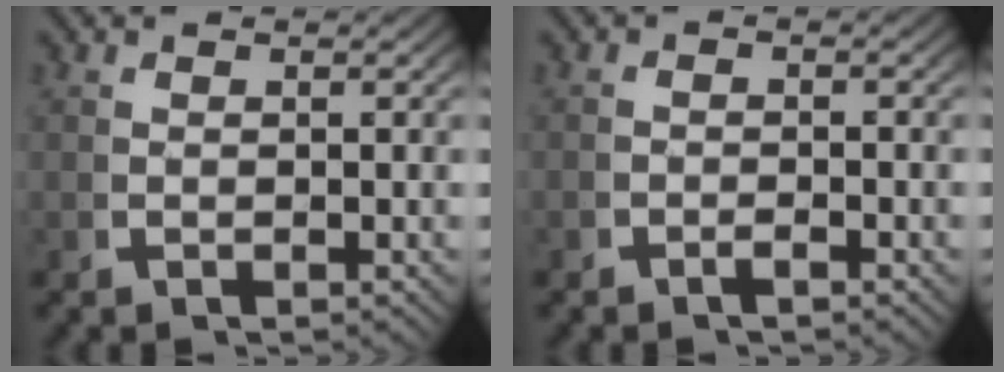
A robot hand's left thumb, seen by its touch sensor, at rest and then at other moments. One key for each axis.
{"total": 1.0, "fx": -0.8, "fy": 0.4, "fz": 0.4, "tx": -0.008, "ty": 0.001, "tz": -0.020}